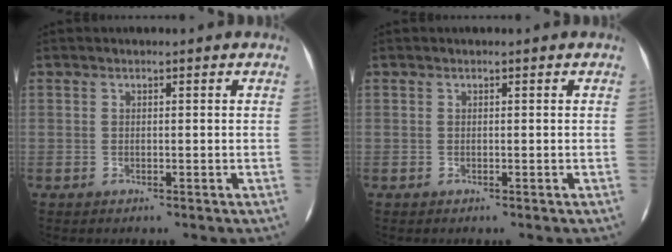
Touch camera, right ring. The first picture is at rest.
{"total": 0.0}